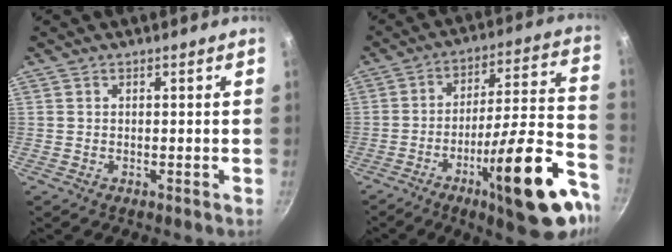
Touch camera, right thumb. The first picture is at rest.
{"total": 23.6, "force": [-11.8, 5.2, 19.7], "torque": [-0.243, 0.063, -0.180]}